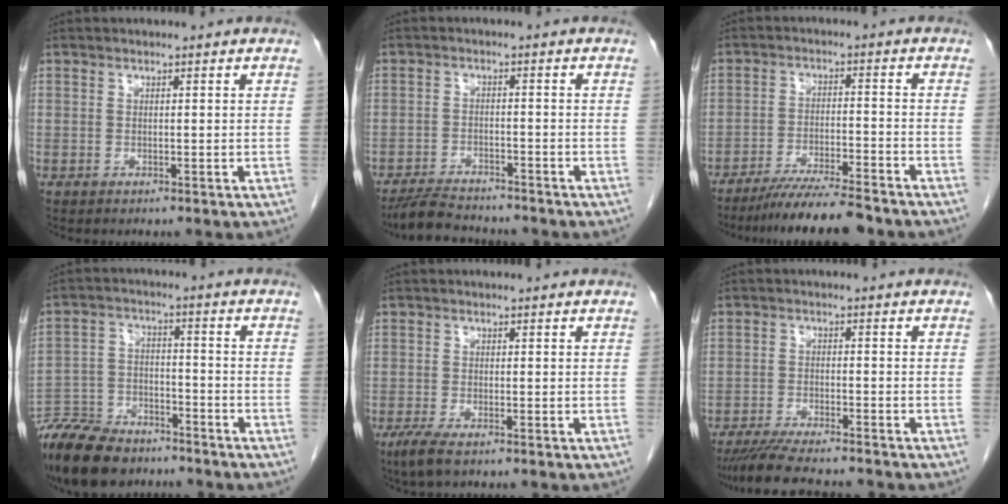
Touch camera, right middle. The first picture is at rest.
{"total": 6.5, "force": [-6.1, 1.1, 2.0], "torque": [-0.039, -0.020, -0.104]}
{"total": 10.5, "force": [-9.2, 0.3, 5.1], "torque": [-0.076, -0.023, -0.148]}
{"total": 14.5, "force": [-11.9, 5.6, 6.3], "torque": [-0.125, -0.011, -0.203]}
{"total": 3.2, "force": [-2.1, 0.6, 2.4], "torque": [-0.056, -0.011, -0.042]}
{"total": 9.8, "force": [-8.7, 0.7, 4.4], "torque": [-0.067, -0.022, -0.137]}